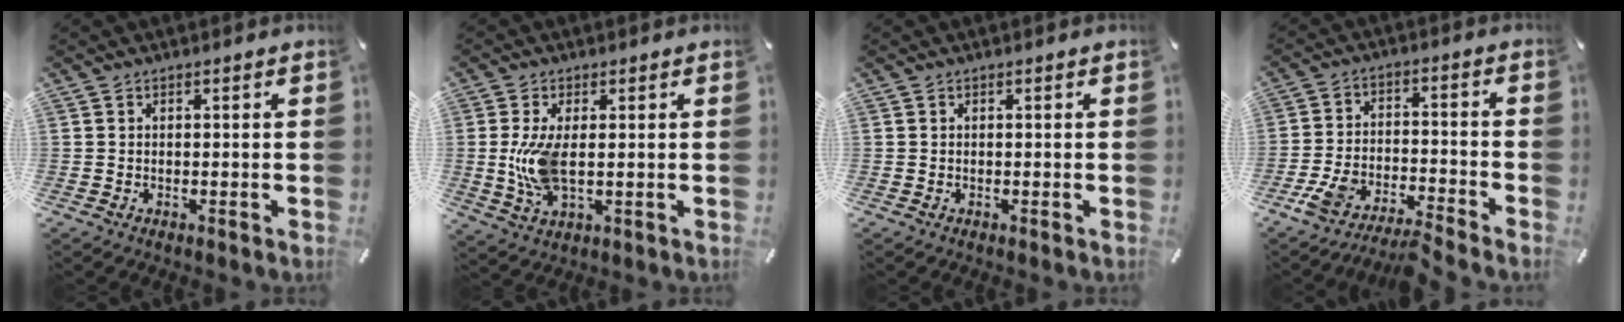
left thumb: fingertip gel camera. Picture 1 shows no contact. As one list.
[{"total": 8.7, "force": [0.6, 4.3, 7.6], "torque": [-0.172, -0.010, 0.004]}, {"total": 0.0}, {"total": 9.5, "force": [-7.7, 2.9, 4.7], "torque": [-0.101, 0.019, -0.152]}]